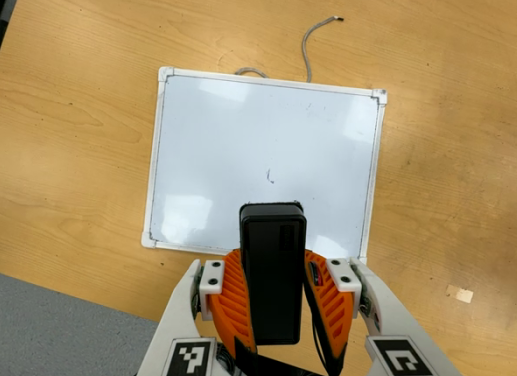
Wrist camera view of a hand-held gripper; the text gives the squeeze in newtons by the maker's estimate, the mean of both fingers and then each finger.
{"total": 6.8, "left": 6.0, "right": 7.6}